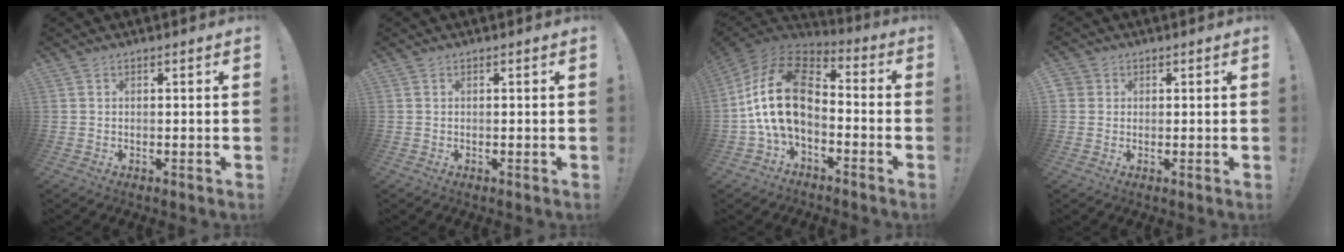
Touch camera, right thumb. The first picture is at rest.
{"total": 0.0}
{"total": 18.8, "force": [-0.3, 11.3, 15.0], "torque": [-0.286, 0.021, 0.001]}
{"total": 2.3, "force": [0.6, 2.1, 0.7], "torque": [-0.011, 0.001, 0.010]}